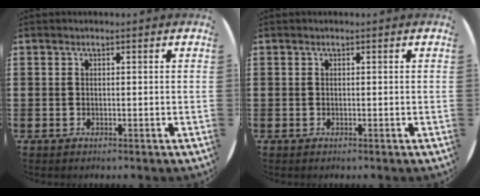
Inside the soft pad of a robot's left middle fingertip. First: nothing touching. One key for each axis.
{"total": 0.0}